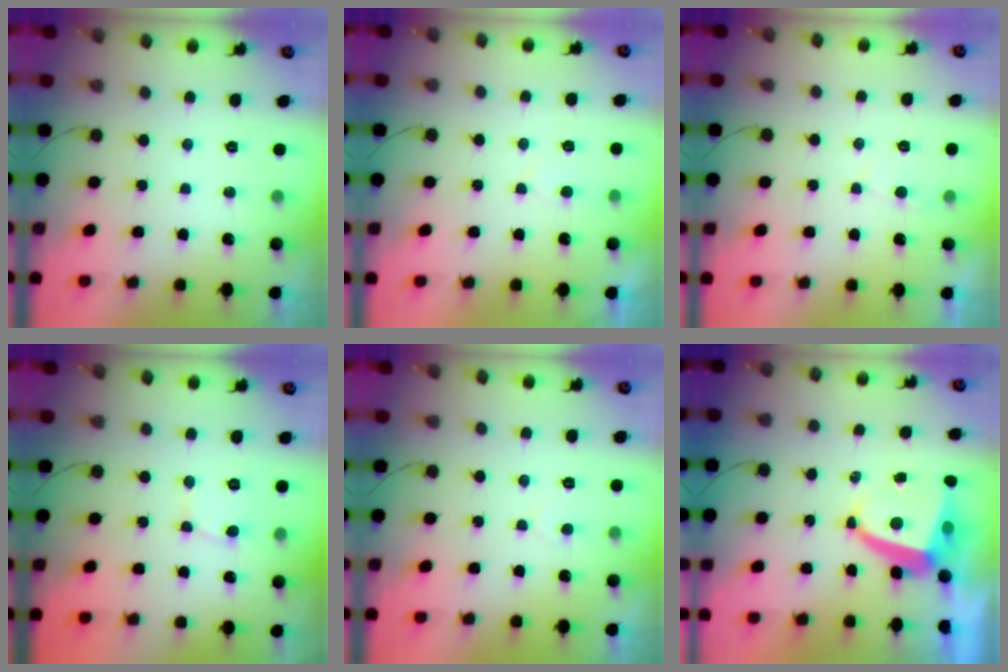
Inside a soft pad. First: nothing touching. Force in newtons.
{"total": 2.3, "press": 2.3, "slide": 0.2}
{"total": 2.0, "press": 2.0, "slide": 0.2}
{"total": 3.1, "press": 3.1, "slide": 0.3}
{"total": 2.3, "press": 2.3, "slide": 0.2}
{"total": 5.3, "press": 5.3, "slide": 0.5}